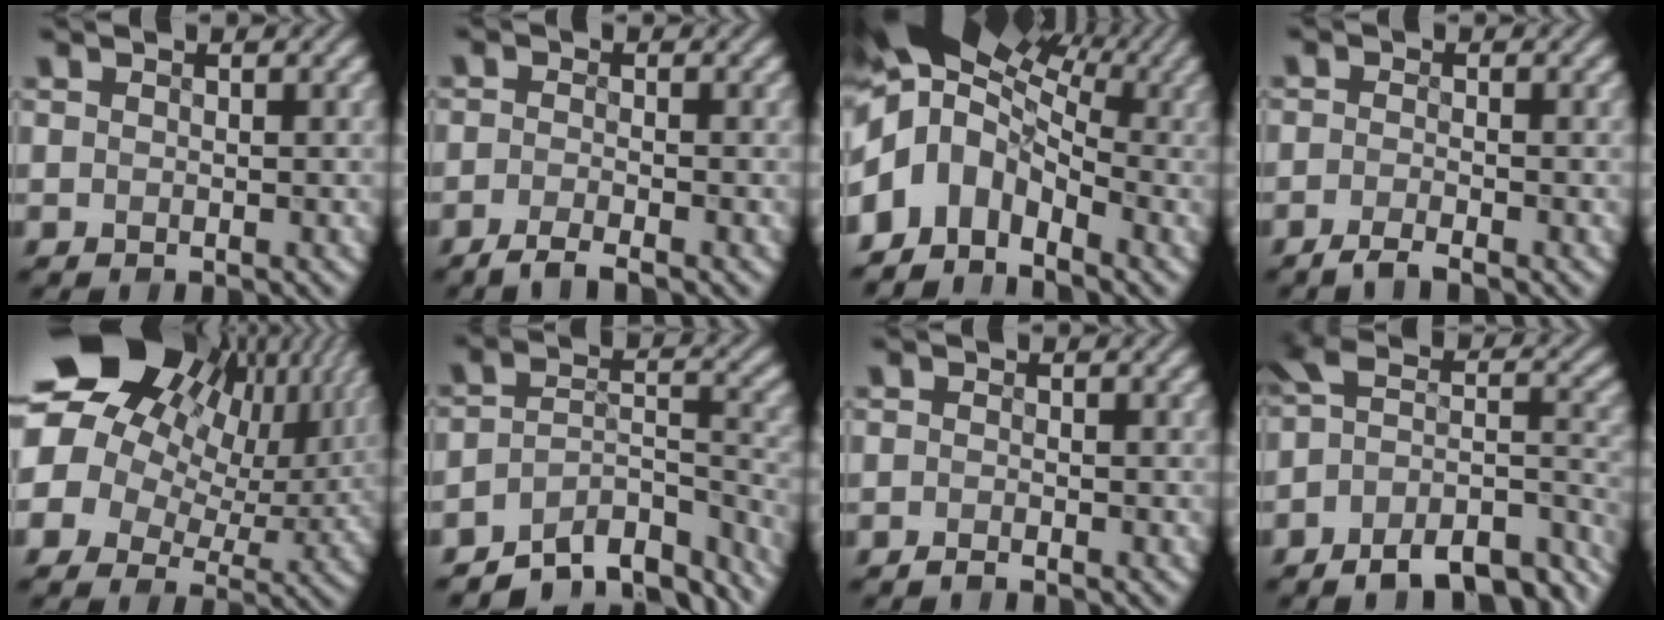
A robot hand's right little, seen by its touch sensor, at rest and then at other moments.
{"total": 2.2, "force": [-1.8, 0.2, 1.3], "torque": [-0.033, 0.000, -0.041]}
{"total": 13.0, "force": [-0.4, 9.1, 9.3], "torque": [-0.165, 0.008, 0.005]}
{"total": 1.9, "force": [-1.6, 0.1, 1.0], "torque": [-0.027, 0.000, -0.037]}
{"total": 21.6, "force": [8.0, 16.0, 12.0], "torque": [-0.246, 0.045, 0.108]}
{"total": 8.6, "force": [-7.1, 3.5, 3.4], "torque": [-0.047, -0.005, -0.107]}
{"total": 0.7, "force": [-0.6, 0.0, 0.2], "torque": [-0.007, 0.003, -0.015]}
{"total": 11.0, "force": [-7.7, 4.9, 6.1], "torque": [-0.114, -0.017, -0.101]}